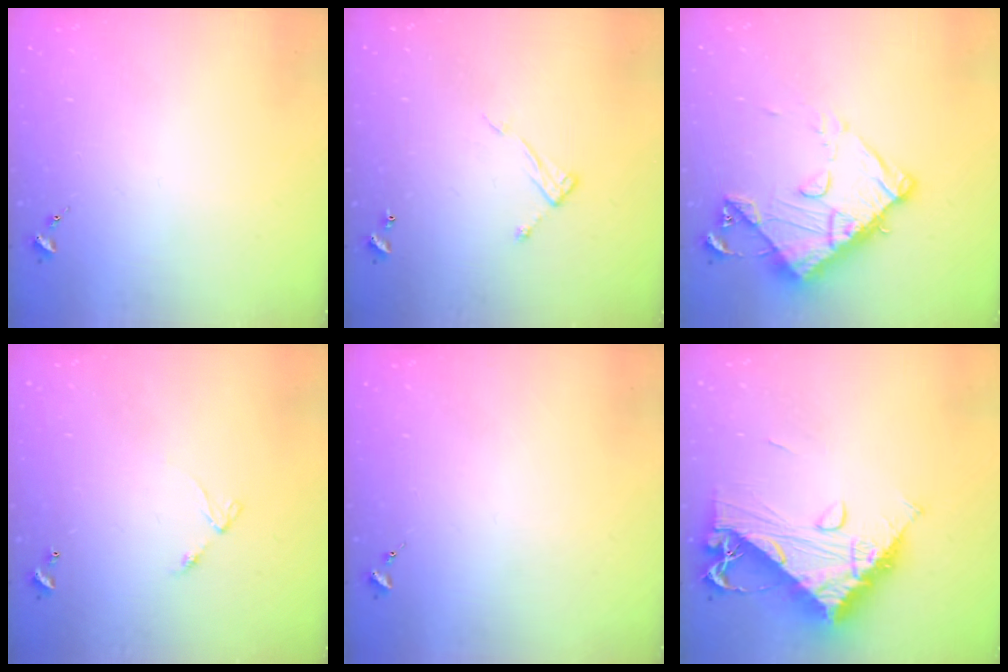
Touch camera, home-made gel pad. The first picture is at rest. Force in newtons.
{"total": 7.3, "press": 7.3, "slide": 0.4}
{"total": 13.6, "press": 13.5, "slide": 1.3}
{"total": 4.7, "press": 4.7, "slide": 0.4}
{"total": 0.0}
{"total": 15.5, "press": 15.5, "slide": 1.5}